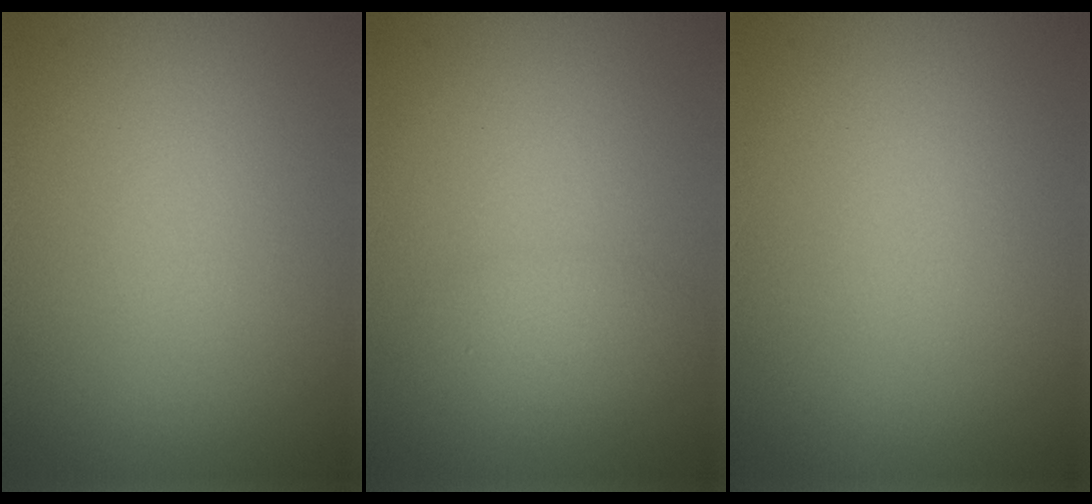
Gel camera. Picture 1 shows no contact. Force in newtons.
{"total": 1.7, "press": 1.7, "slide": 0.0}
{"total": 0.0}